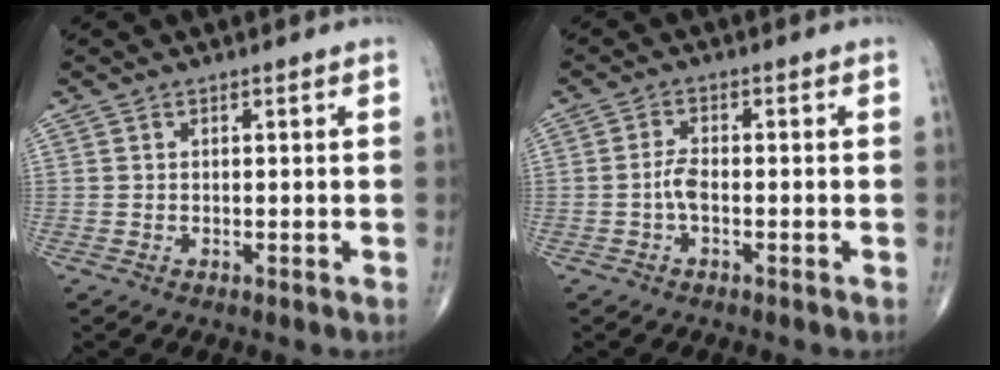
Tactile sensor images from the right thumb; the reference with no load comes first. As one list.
[{"total": 2.6, "force": [-0.7, 1.1, 2.3], "torque": [-0.046, 0.008, -0.016]}]